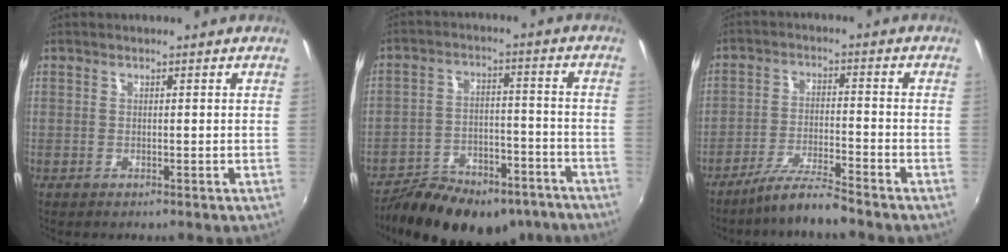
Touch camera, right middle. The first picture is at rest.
{"total": 21.1, "force": [-16.7, 8.9, 9.4], "torque": [-0.175, 0.009, -0.224]}
{"total": 7.0, "force": [-6.1, -0.1, 3.3], "torque": [-0.074, -0.001, -0.109]}